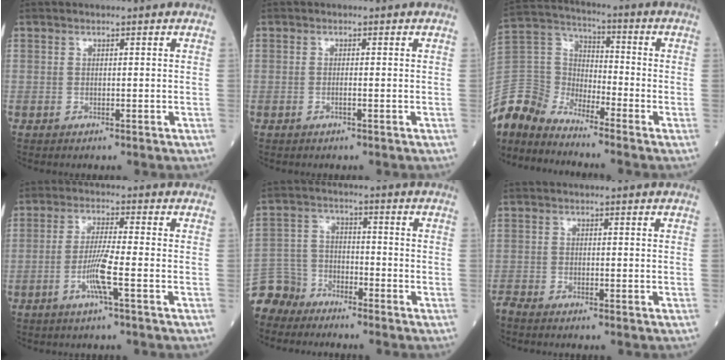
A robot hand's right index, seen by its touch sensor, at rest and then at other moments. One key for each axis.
{"total": 0.6, "fx": -0.3, "fy": -0.1, "fz": 0.5, "tx": -0.010, "ty": 0.001, "tz": -0.007}
{"total": 11.6, "fx": -11.0, "fy": 3.4, "fz": 1.4, "tx": -0.048, "ty": 0.044, "tz": -0.225}
{"total": 5.5, "fx": -2.1, "fy": -0.5, "fz": 5.1, "tx": -0.102, "ty": -0.006, "tz": -0.044}
{"total": 7.3, "fx": -6.5, "fy": 3.0, "fz": -0.9, "tx": 0.017, "ty": 0.016, "tz": -0.139}
{"total": 1.8, "fx": -1.8, "fy": -0.2, "fz": 0.4, "tx": -0.014, "ty": -0.005, "tz": -0.036}